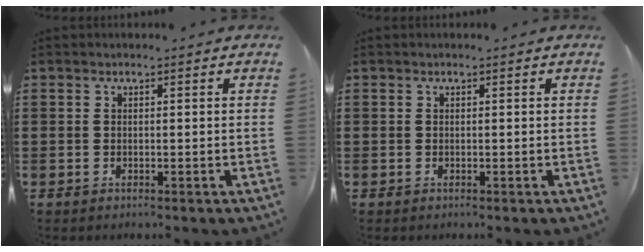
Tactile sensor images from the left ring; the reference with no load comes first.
{"total": 0.0}